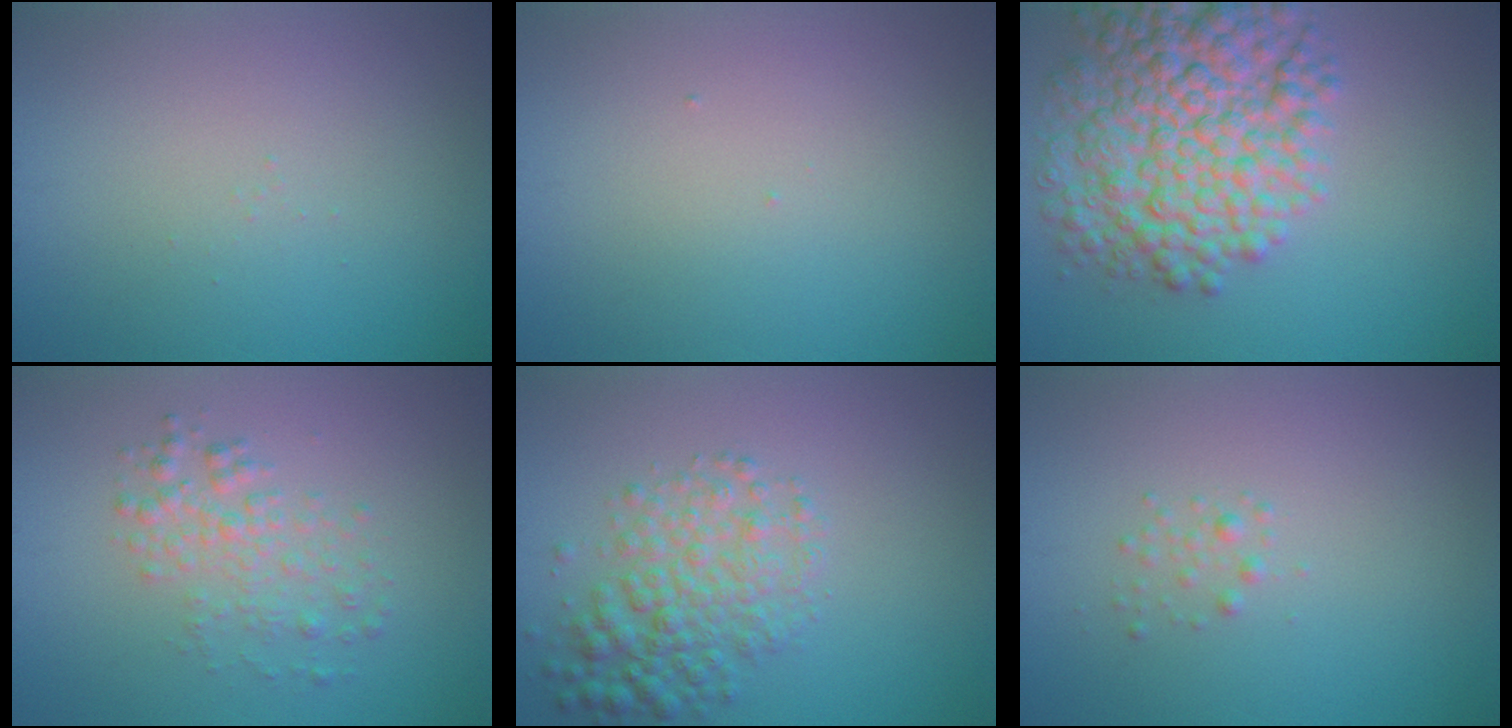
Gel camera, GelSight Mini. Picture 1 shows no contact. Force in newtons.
{"total": 0.0}
{"total": 9.8, "press": 9.8, "slide": 0.2}
{"total": 2.7, "press": 2.7, "slide": 0.0}
{"total": 4.4, "press": 4.4, "slide": 0.1}
{"total": 0.9, "press": 0.9, "slide": 0.0}